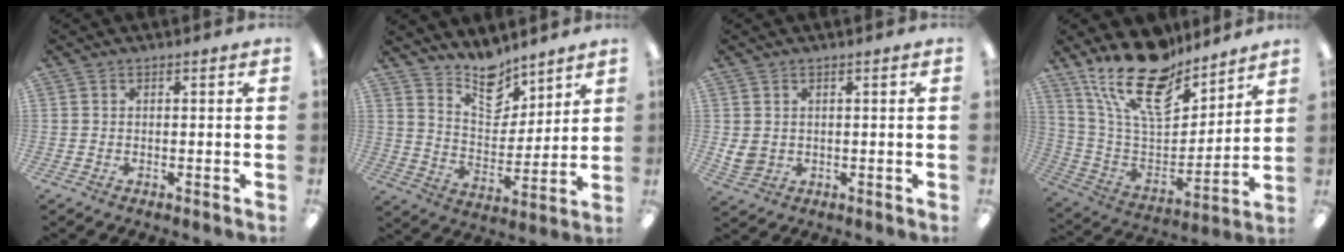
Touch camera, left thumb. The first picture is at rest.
{"total": 12.1, "force": [10.3, 5.3, 3.4], "torque": [-0.050, -0.076, 0.194]}
{"total": 3.7, "force": [1.4, 3.0, 1.7], "torque": [-0.034, -0.007, 0.027]}
{"total": 21.5, "force": [15.5, 9.3, 11.5], "torque": [-0.216, -0.096, 0.282]}